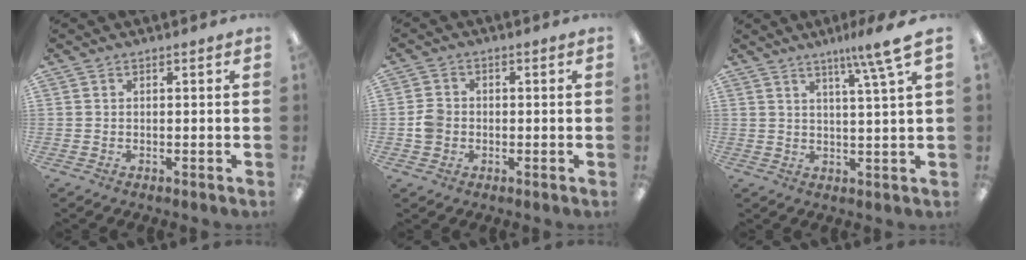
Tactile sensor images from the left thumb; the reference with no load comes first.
{"total": 4.6, "force": [-0.7, 4.2, 1.8], "torque": [-0.025, 0.008, -0.013]}
{"total": 7.9, "force": [5.4, -0.7, 5.8], "torque": [-0.095, -0.032, 0.083]}